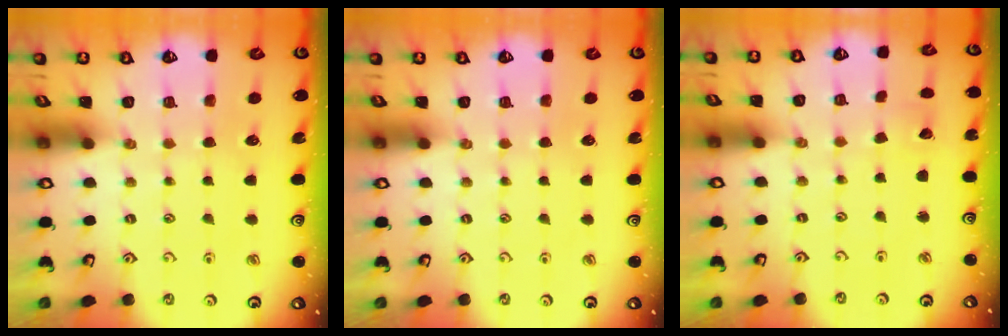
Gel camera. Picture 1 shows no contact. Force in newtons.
{"total": 0.0}
{"total": 1.8, "press": 1.8, "slide": 0.1}